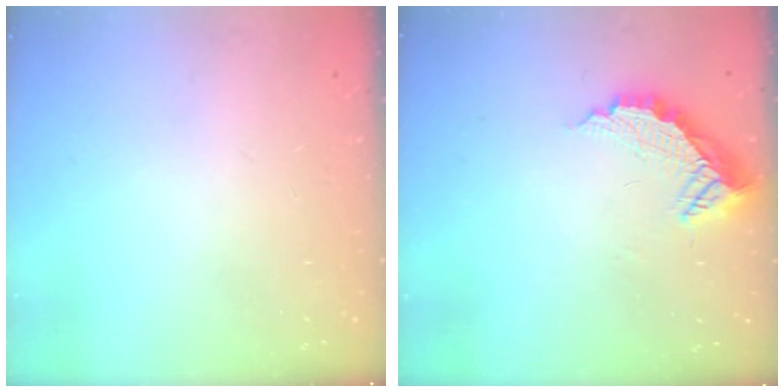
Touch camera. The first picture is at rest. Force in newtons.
{"total": 9.0, "press": 9.0, "slide": 0.7}